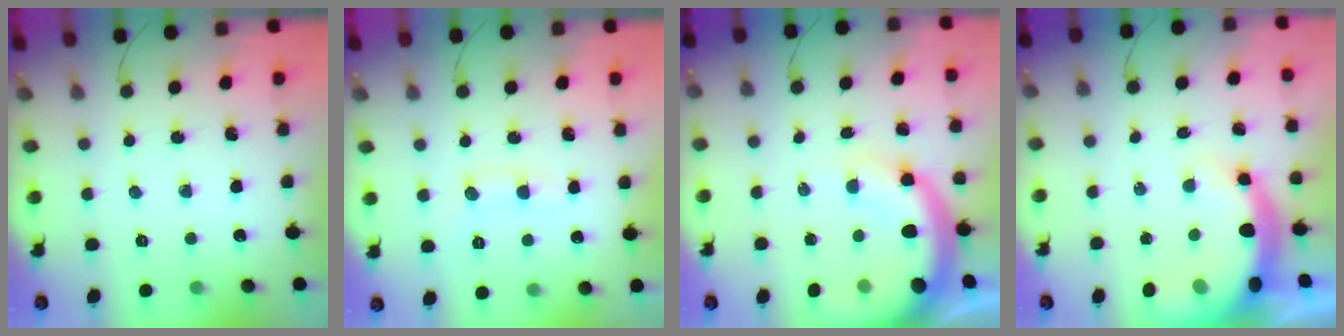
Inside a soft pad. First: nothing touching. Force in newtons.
{"total": 7.0, "press": 6.9, "slide": 1.2}
{"total": 11.7, "press": 11.5, "slide": 2.3}
{"total": 10.5, "press": 10.2, "slide": 2.2}